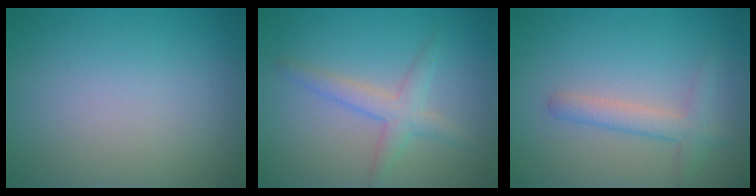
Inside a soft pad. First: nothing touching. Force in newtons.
{"total": 2.6, "press": 2.6, "slide": 0.2}
{"total": 1.8, "press": 1.8, "slide": 0.2}